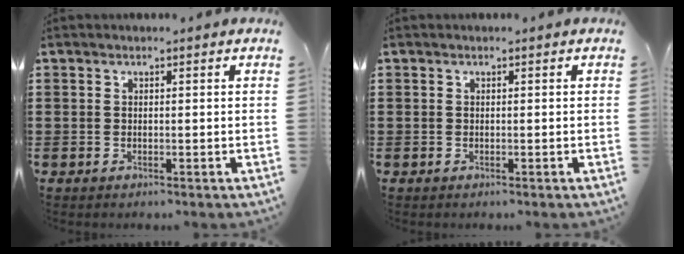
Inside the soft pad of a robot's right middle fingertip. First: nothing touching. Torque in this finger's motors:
{"motor_torque": [0.18, 0.03, 0.00, -0.01]}